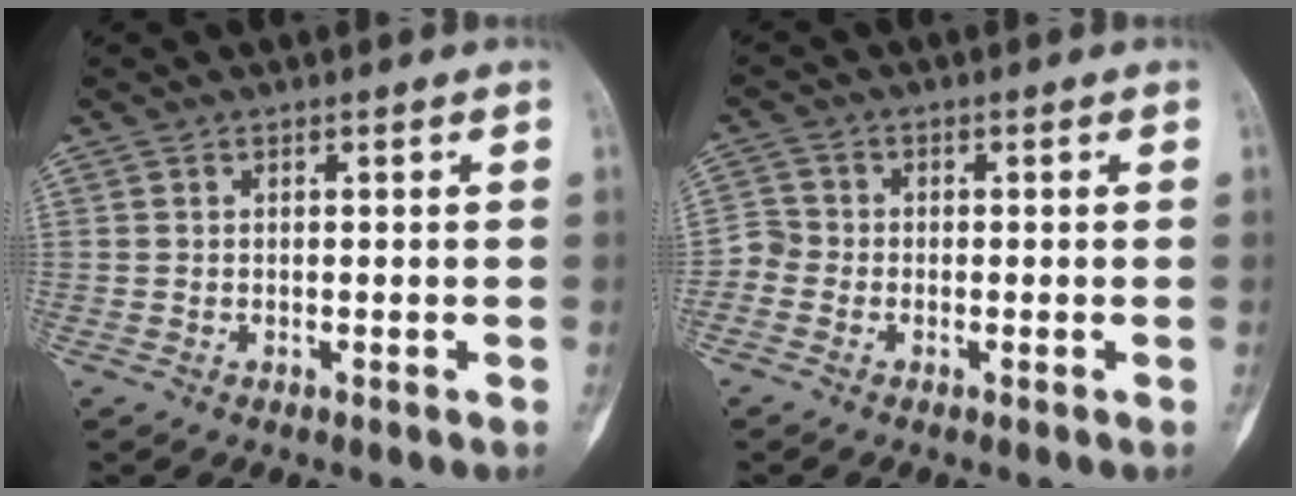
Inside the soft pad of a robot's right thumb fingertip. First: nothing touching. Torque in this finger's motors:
{"motor_torque": [-0.04, -0.19, 0.10, -0.04, -0.03]}